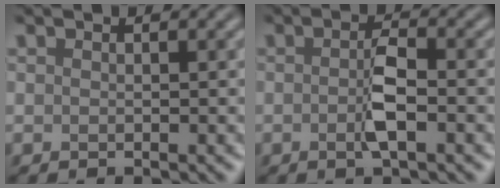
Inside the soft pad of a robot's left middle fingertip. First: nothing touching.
{"total": 2.7, "force": [-0.5, 0.6, 2.5], "torque": [-0.048, -0.001, -0.013]}